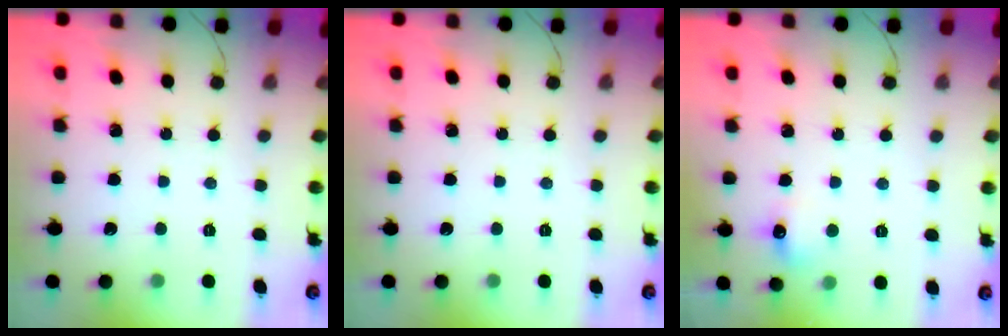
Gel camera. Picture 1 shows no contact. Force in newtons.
{"total": 0.0}
{"total": 6.5, "press": 6.2, "slide": 1.9}